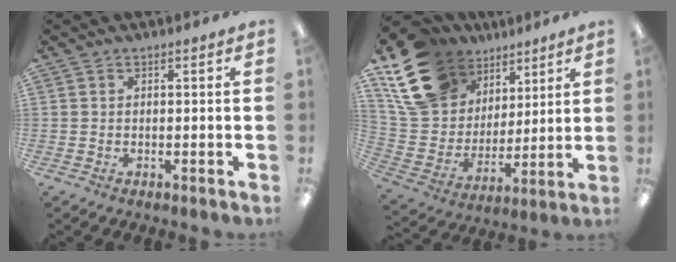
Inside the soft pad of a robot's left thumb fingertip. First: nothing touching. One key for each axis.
{"total": 19.2, "fx": 11.2, "fy": 13.1, "fz": 8.4, "tx": -0.168, "ty": -0.046, "tz": 0.216}